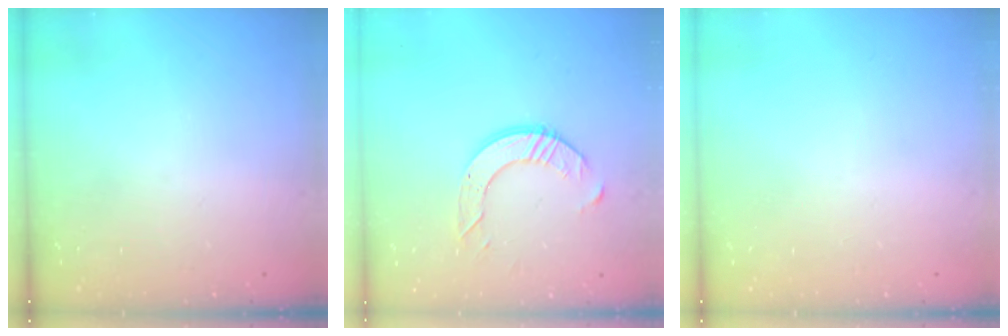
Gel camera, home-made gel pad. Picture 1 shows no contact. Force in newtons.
{"total": 8.3, "press": 8.2, "slide": 0.7}
{"total": 0.0}